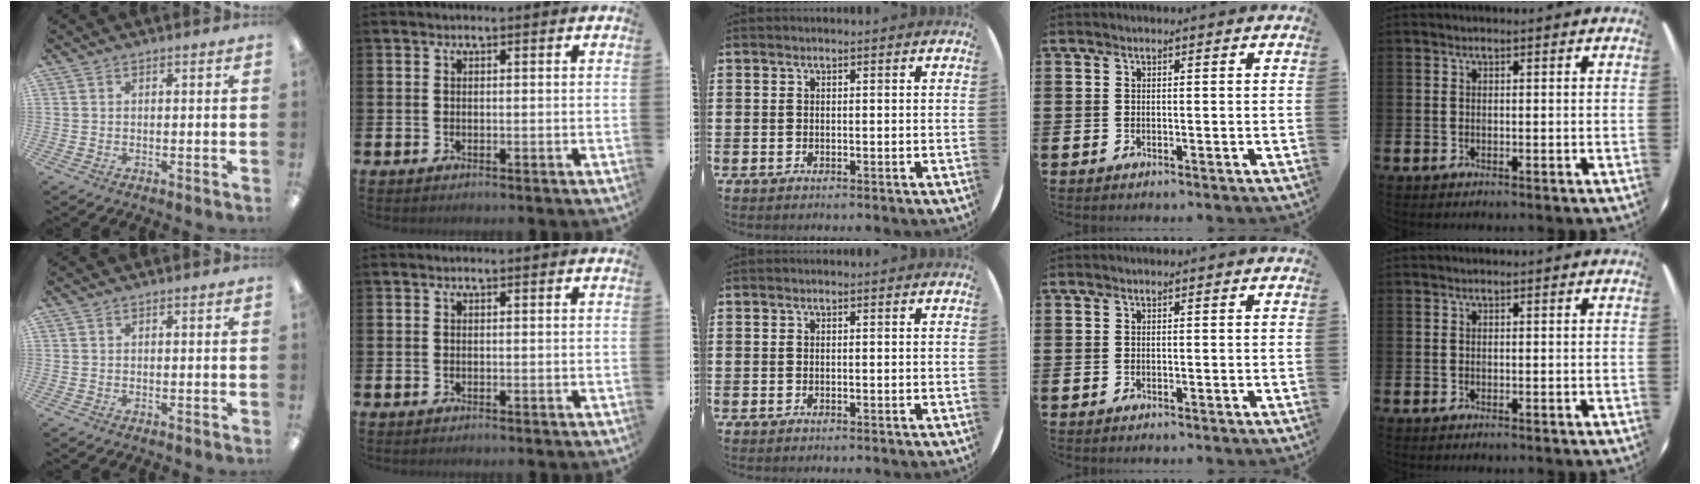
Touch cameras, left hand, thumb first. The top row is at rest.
{}